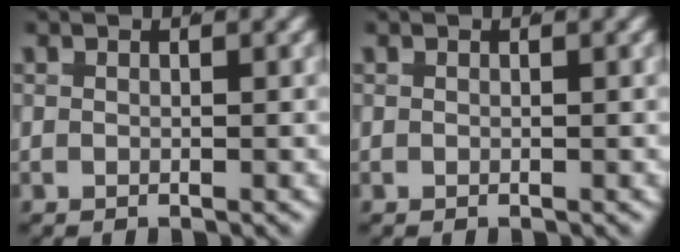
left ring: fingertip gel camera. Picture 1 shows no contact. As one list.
[{"total": 0.0}]